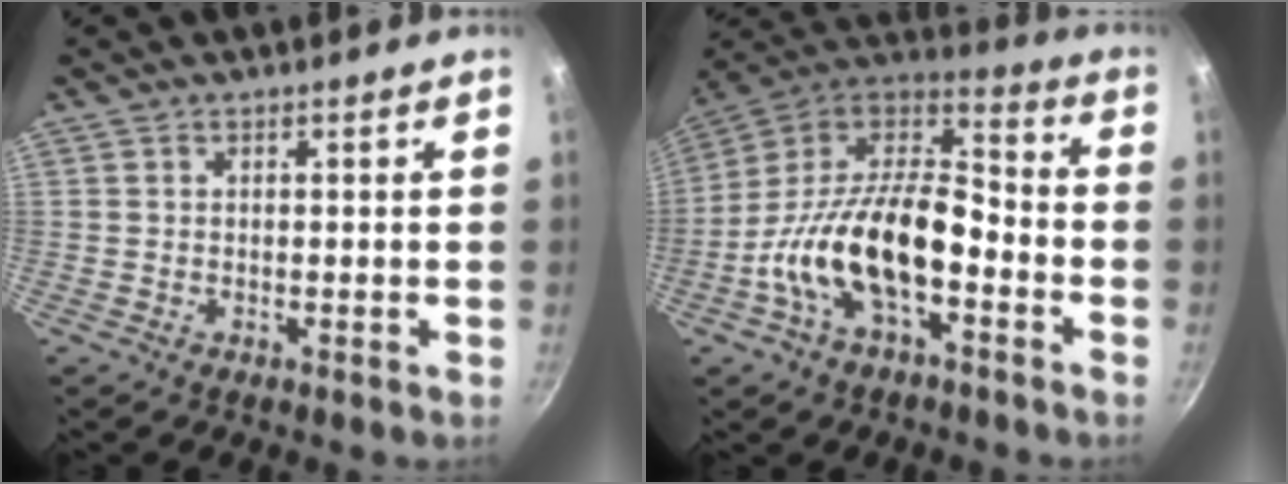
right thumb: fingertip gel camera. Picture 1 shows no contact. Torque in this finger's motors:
{"motor_torque": [0.21, 0.72, 1.71, -1.06, 0.21]}